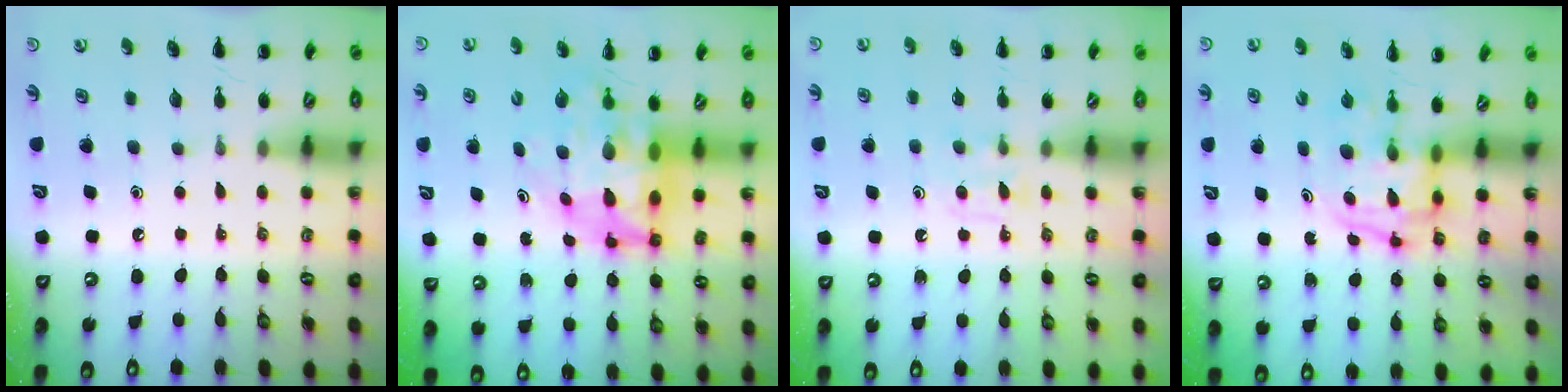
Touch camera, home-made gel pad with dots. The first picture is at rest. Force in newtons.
{"total": 9.2, "press": 8.7, "slide": 2.7}
{"total": 5.3, "press": 5.0, "slide": 1.7}
{"total": 4.0, "press": 3.9, "slide": 0.6}